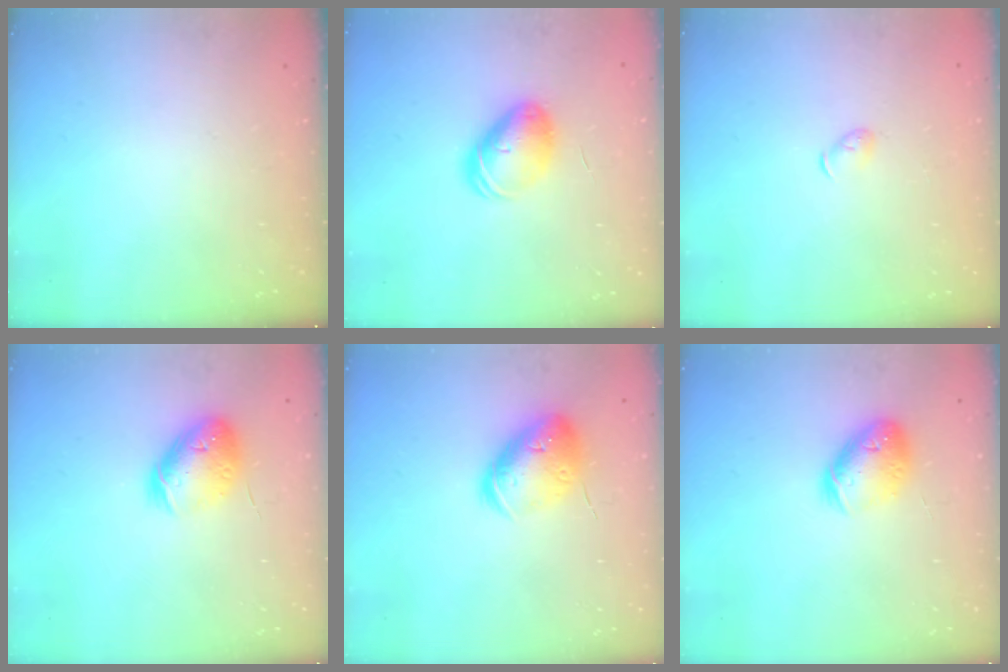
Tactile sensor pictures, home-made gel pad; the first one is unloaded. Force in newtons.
{"total": 9.3, "press": 9.2, "slide": 1.4}
{"total": 3.8, "press": 3.7, "slide": 0.9}
{"total": 14.9, "press": 14.7, "slide": 2.2}
{"total": 16.0, "press": 15.9, "slide": 2.1}
{"total": 13.4, "press": 13.2, "slide": 2.1}